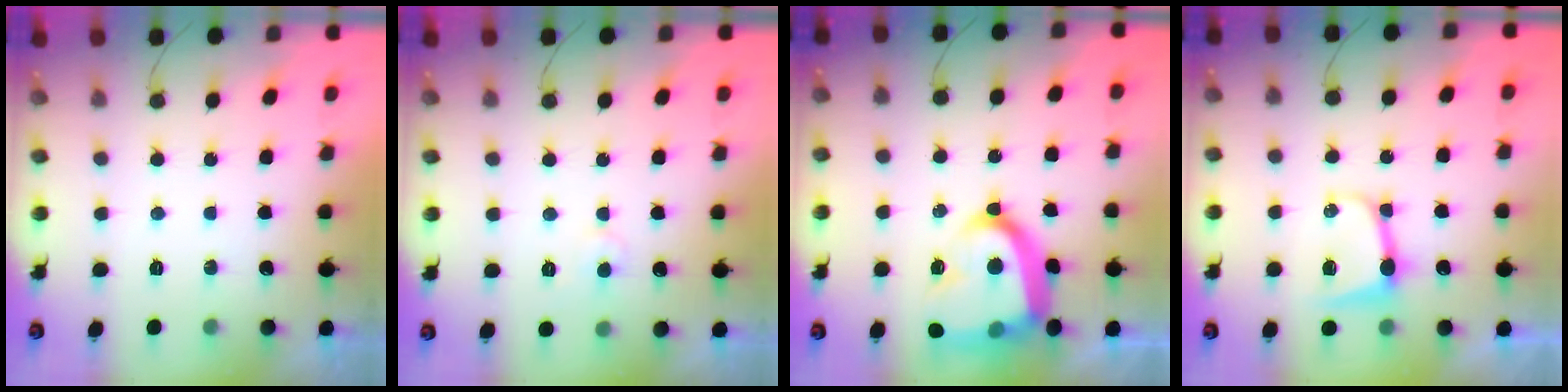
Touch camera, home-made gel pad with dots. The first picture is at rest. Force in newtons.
{"total": 4.6, "press": 4.6, "slide": 0.5}
{"total": 20.2, "press": 20.1, "slide": 1.9}
{"total": 7.9, "press": 7.9, "slide": 0.8}